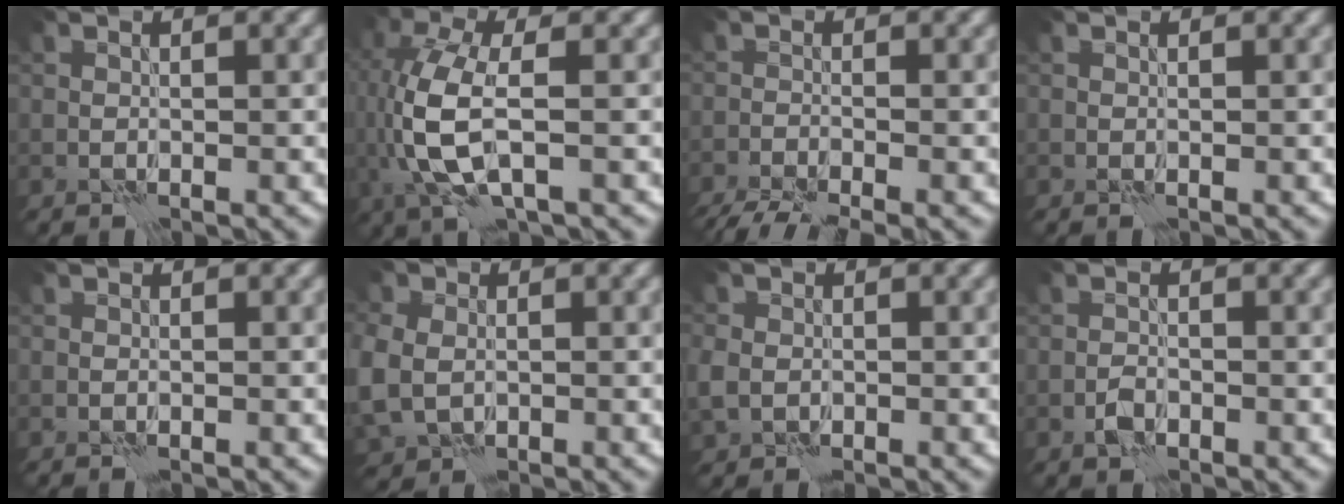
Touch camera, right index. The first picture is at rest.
{"total": 6.8, "force": [0.0, 3.1, 6.1], "torque": [-0.152, 0.001, -0.002]}
{"total": 5.0, "force": [-4.1, 0.7, 2.7], "torque": [-0.053, -0.025, -0.080]}
{"total": 0.0}
{"total": 0.0}
{"total": 7.0, "force": [-0.8, 5.7, 3.8], "torque": [-0.106, -0.007, -0.029]}
{"total": 3.0, "force": [-0.6, 2.6, 1.5], "torque": [-0.041, -0.007, -0.012]}
{"total": 1.4, "force": [-0.8, 0.8, 0.8], "torque": [-0.014, 0.004, -0.019]}